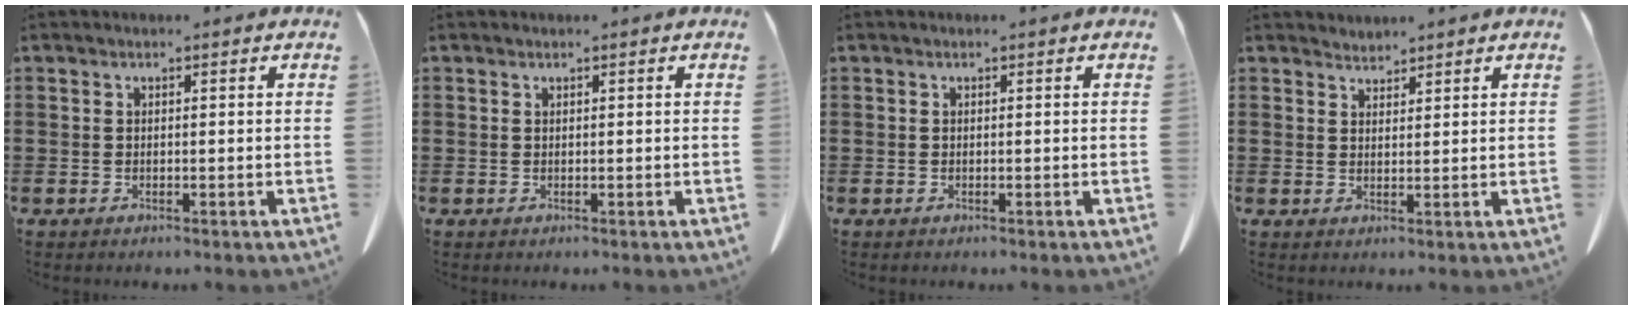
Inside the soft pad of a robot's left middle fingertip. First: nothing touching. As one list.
[{"total": 0.0}, {"total": 0.0}, {"total": 2.1, "force": [2.0, 0.4, -0.3], "torque": [0.001, -0.005, 0.041]}]